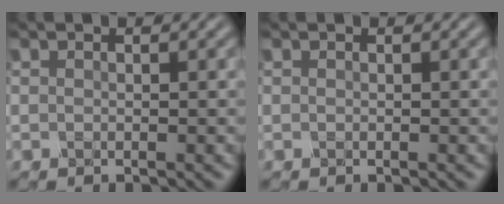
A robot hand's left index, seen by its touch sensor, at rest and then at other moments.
{"total": 0.0}